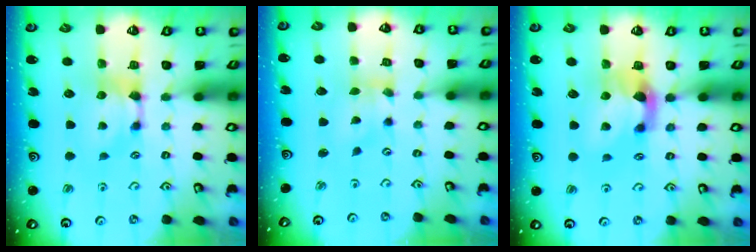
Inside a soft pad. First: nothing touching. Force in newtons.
{"total": 1.3, "press": 0.6, "slide": 1.2}
{"total": 2.9, "press": 2.6, "slide": 1.5}